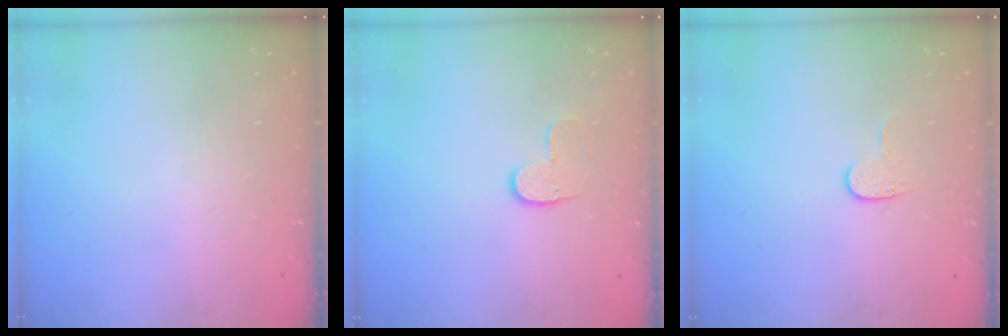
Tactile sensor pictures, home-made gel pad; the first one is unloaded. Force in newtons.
{"total": 6.3, "press": 6.3, "slide": 0.7}
{"total": 3.8, "press": 3.8, "slide": 0.4}